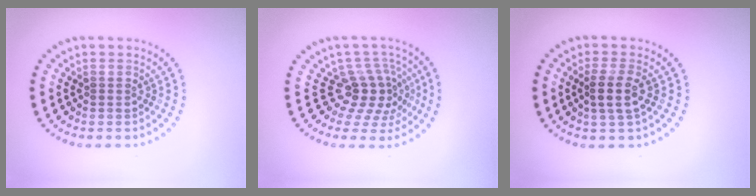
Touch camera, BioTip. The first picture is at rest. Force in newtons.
{"total": 3.8, "press": 2.7, "slide": 2.6}
{"total": 2.5, "press": 2.2, "slide": 1.2}